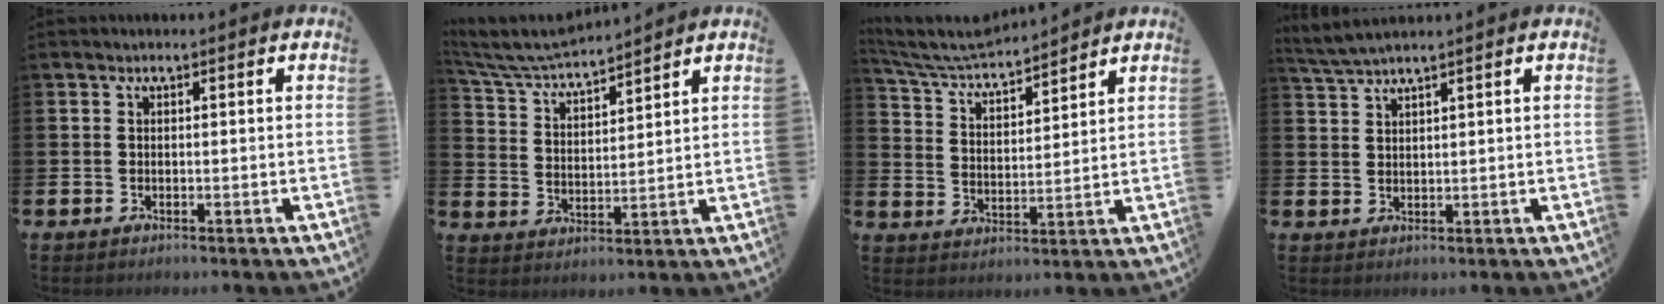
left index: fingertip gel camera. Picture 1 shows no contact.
{"total": 5.5, "force": [5.4, 0.5, 1.1], "torque": [-0.052, -0.038, 0.093]}
{"total": 5.6, "force": [5.4, 0.9, 1.2], "torque": [-0.055, -0.041, 0.091]}
{"total": 2.4, "force": [2.3, -0.4, 0.6], "torque": [-0.023, -0.002, 0.043]}